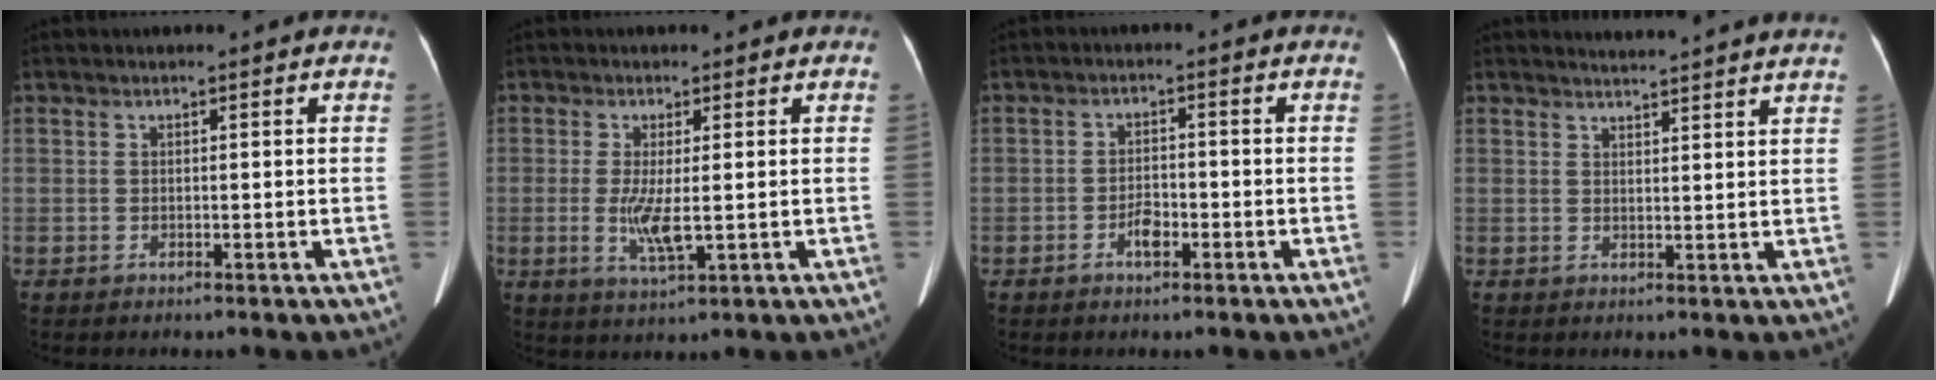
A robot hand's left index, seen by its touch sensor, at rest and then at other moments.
{"total": 5.0, "force": [-0.5, 1.0, 4.9], "torque": [-0.108, -0.013, -0.007]}
{"total": 3.0, "force": [-1.6, 1.2, 2.2], "torque": [-0.041, 0.004, -0.030]}
{"total": 8.0, "force": [7.8, -0.7, 1.8], "torque": [-0.023, 0.001, 0.079]}